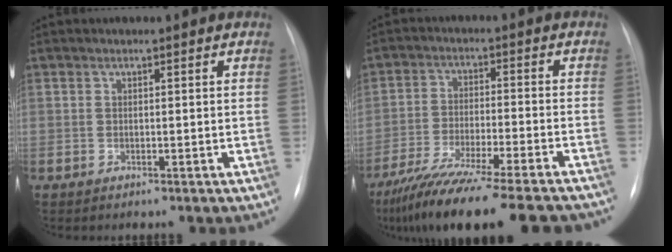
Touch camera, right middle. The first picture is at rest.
{"total": 21.3, "force": [-18.0, 1.3, 11.3], "torque": [-0.160, -0.046, -0.275]}